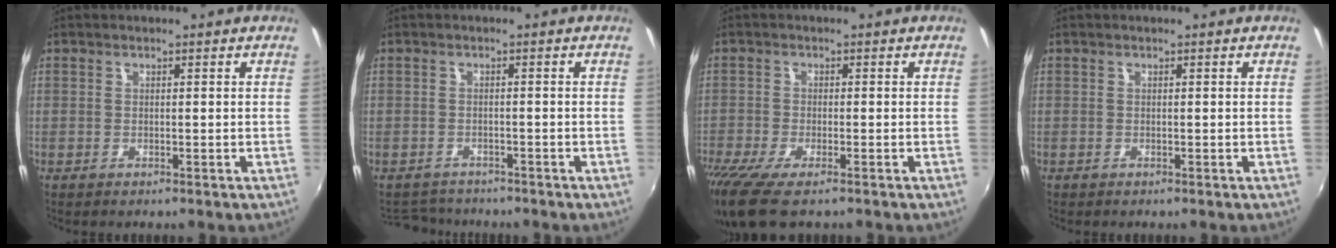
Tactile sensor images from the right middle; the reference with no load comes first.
{"total": 5.1, "force": [-4.7, 1.8, 0.7], "torque": [-0.027, 0.001, -0.074]}
{"total": 10.0, "force": [-7.1, 2.4, 6.6], "torque": [-0.157, -0.048, -0.133]}
{"total": 0.0}